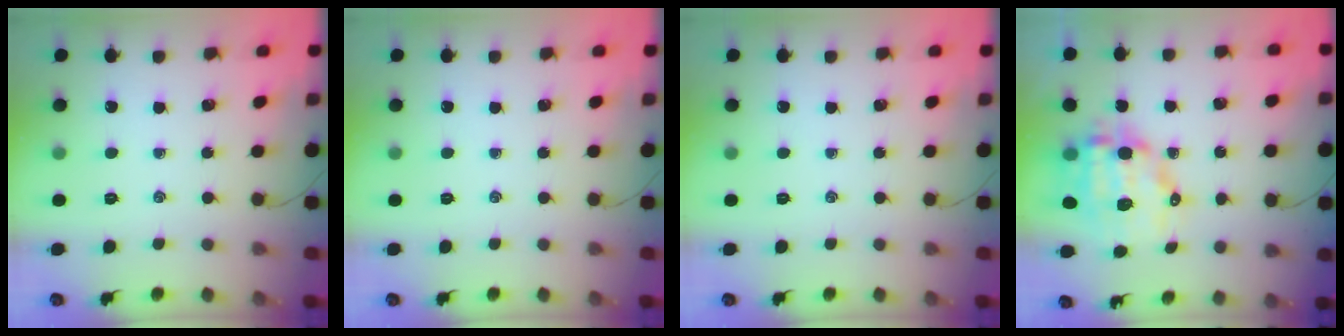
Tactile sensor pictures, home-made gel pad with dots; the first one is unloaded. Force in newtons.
{"total": 0.0}
{"total": 0.0}
{"total": 11.9, "press": 11.6, "slide": 2.7}